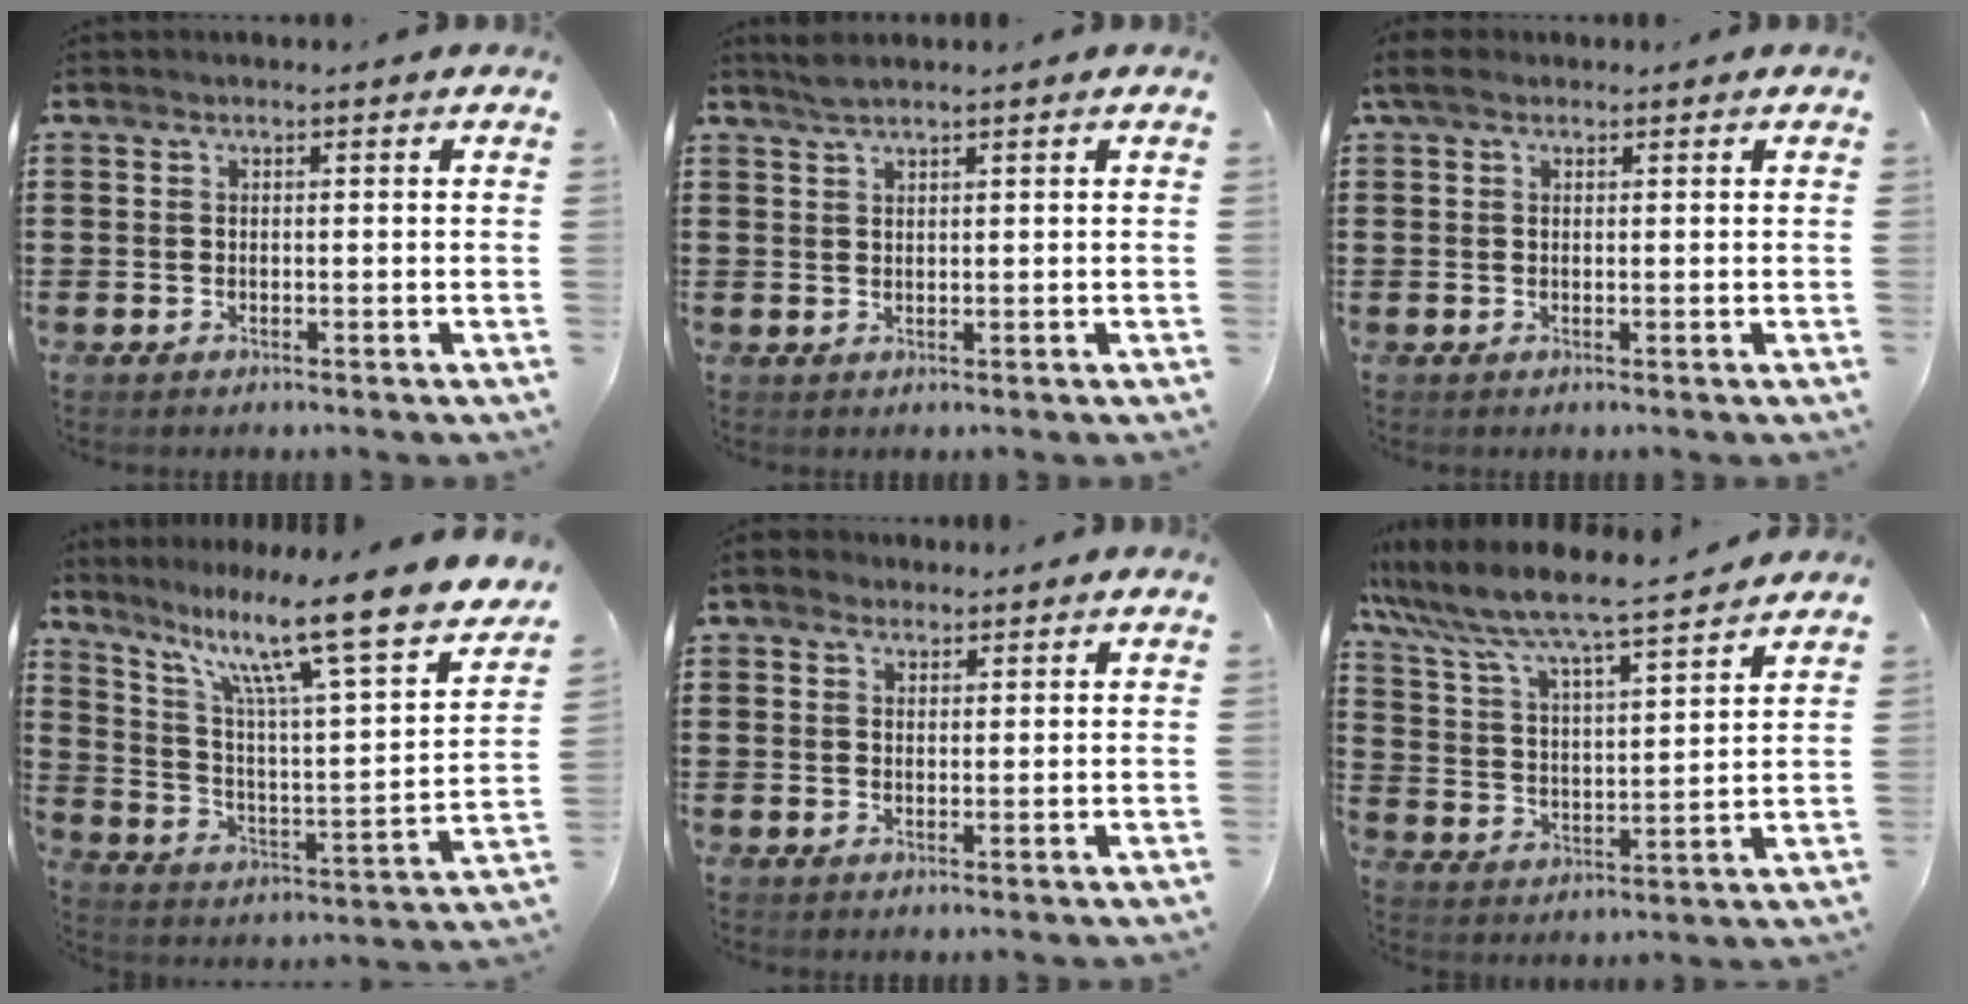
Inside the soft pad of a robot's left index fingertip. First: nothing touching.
{"total": 1.9, "force": [1.6, 0.1, 1.0], "torque": [-0.022, 0.000, 0.031]}
{"total": 2.3, "force": [1.1, 1.2, 1.6], "torque": [-0.036, 0.007, 0.019]}
{"total": 14.0, "force": [10.5, 0.9, 9.2], "torque": [-0.189, -0.076, 0.163]}
{"total": 2.3, "force": [1.9, 1.3, 0.6], "torque": [-0.017, 0.009, 0.036]}
{"total": 6.3, "force": [5.8, 0.0, 2.3], "torque": [-0.073, -0.046, 0.092]}